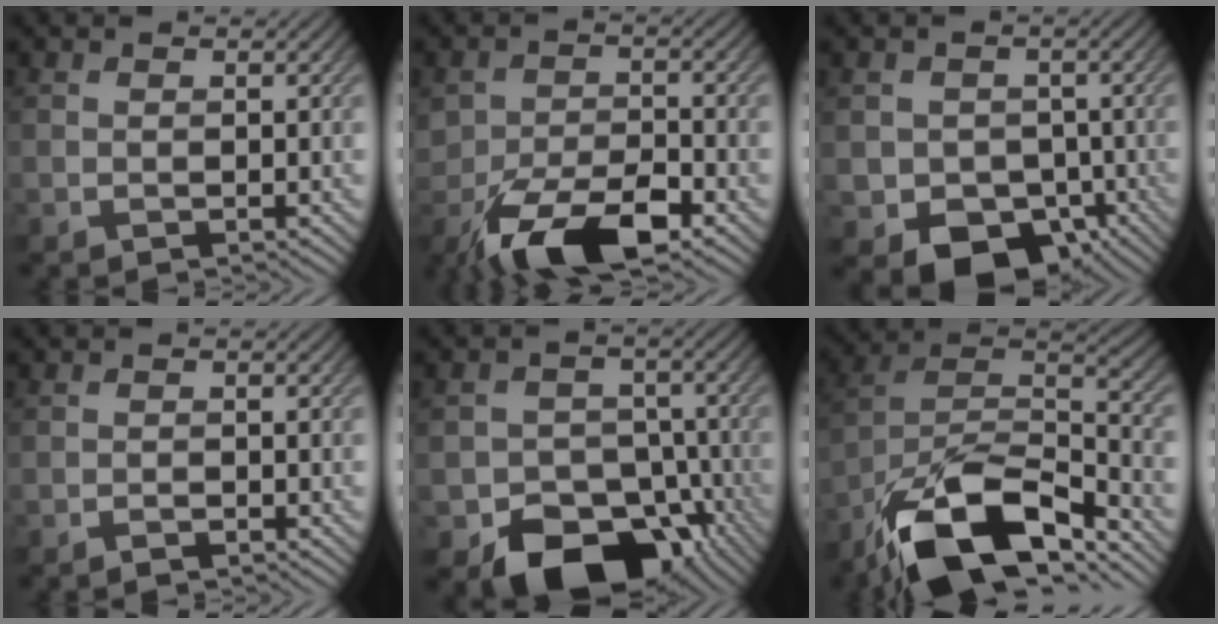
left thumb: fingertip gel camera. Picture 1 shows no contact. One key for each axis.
{"total": 9.6, "fx": -5.8, "fy": 4.3, "fz": 6.4, "tx": -0.120, "ty": -0.012, "tz": -0.106}
{"total": 7.4, "fx": -3.4, "fy": 5.7, "fz": 3.2, "tx": -0.058, "ty": -0.024, "tz": -0.059}
{"total": 1.0, "fx": -0.8, "fy": 0.2, "fz": 0.6, "tx": -0.010, "ty": 0.000, "tz": -0.015}
{"total": 12.4, "fx": -7.4, "fy": 8.2, "fz": 5.6, "tx": -0.075, "ty": -0.023, "tz": -0.119}
{"total": 16.8, "fx": -11.7, "fy": 6.5, "fz": 10.2, "tx": -0.222, "ty": -0.023, "tz": -0.202}